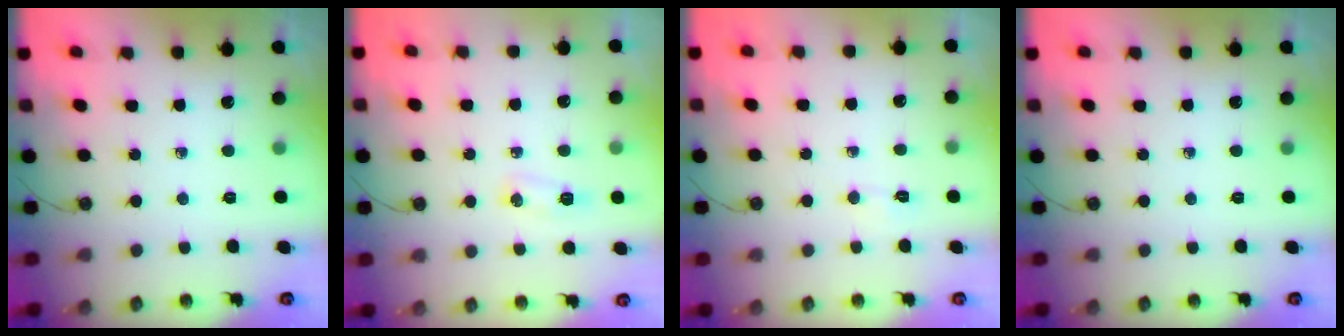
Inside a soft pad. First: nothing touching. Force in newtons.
{"total": 5.7, "press": 5.4, "slide": 1.8}
{"total": 2.8, "press": 2.8, "slide": 0.4}
{"total": 0.0}